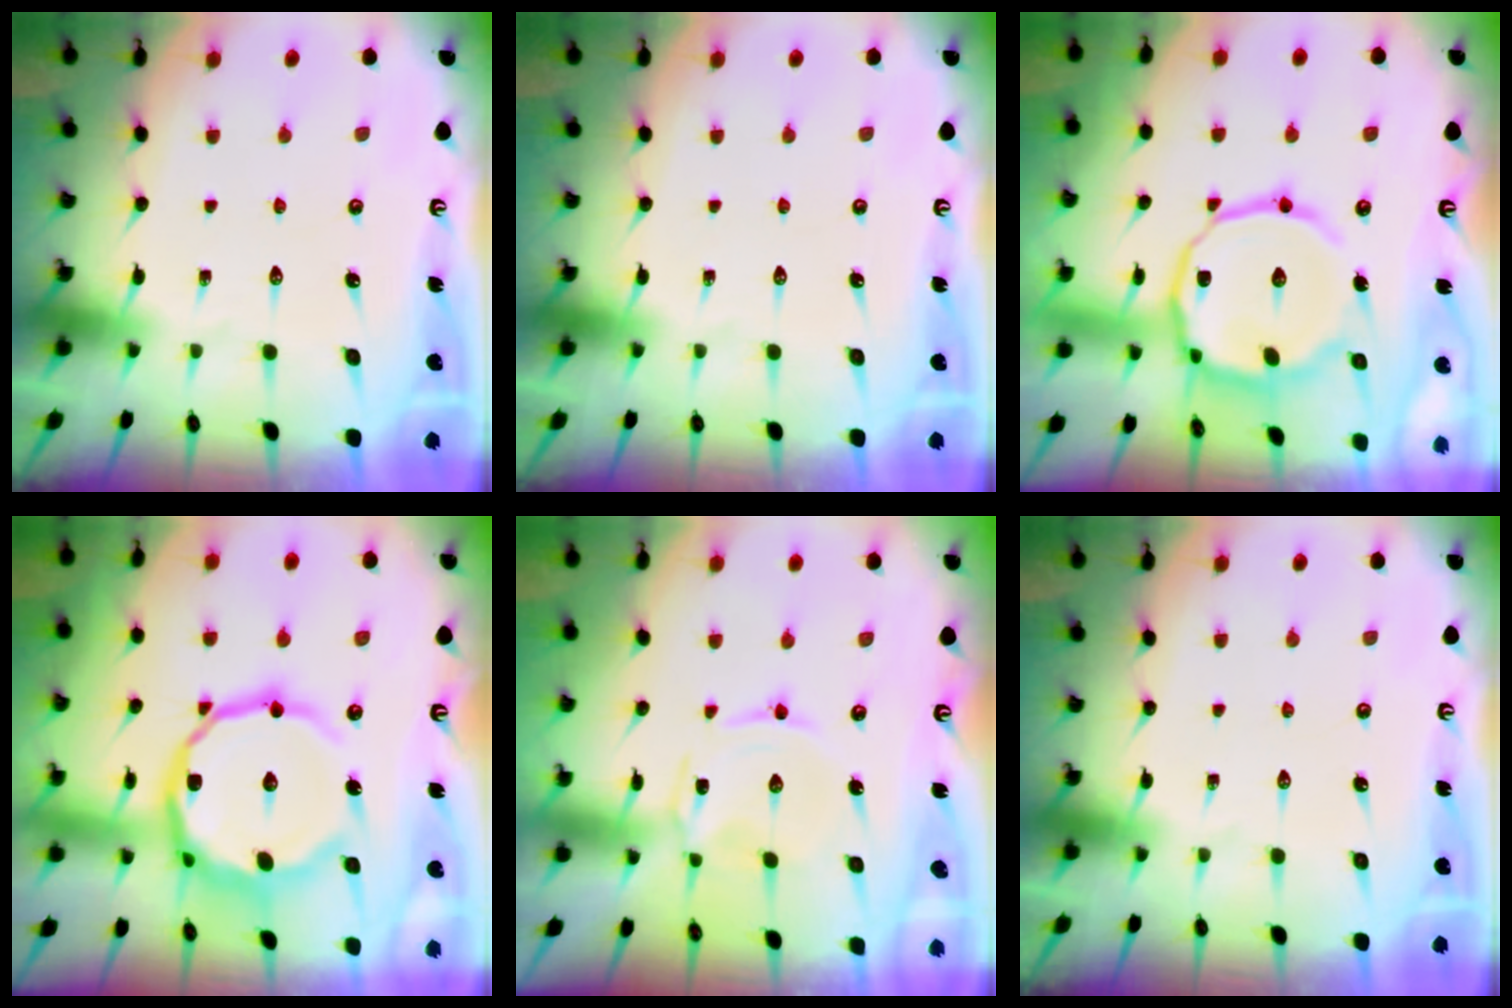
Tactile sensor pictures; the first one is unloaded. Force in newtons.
{"total": 0.0}
{"total": 17.1, "press": 17.1, "slide": 1.2}
{"total": 17.1, "press": 17.0, "slide": 1.9}
{"total": 1.2, "press": 1.2, "slide": 0.2}
{"total": 0.0}